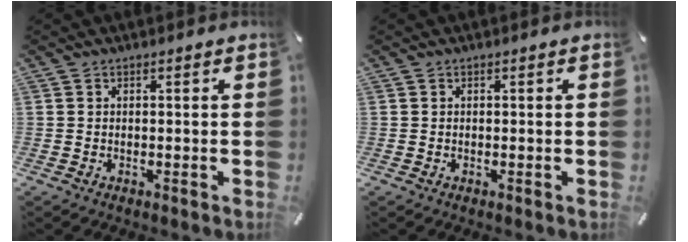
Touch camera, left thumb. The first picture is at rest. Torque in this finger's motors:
{"motor_torque": [0.00, 0.00, 0.00, 0.00, 0.00]}